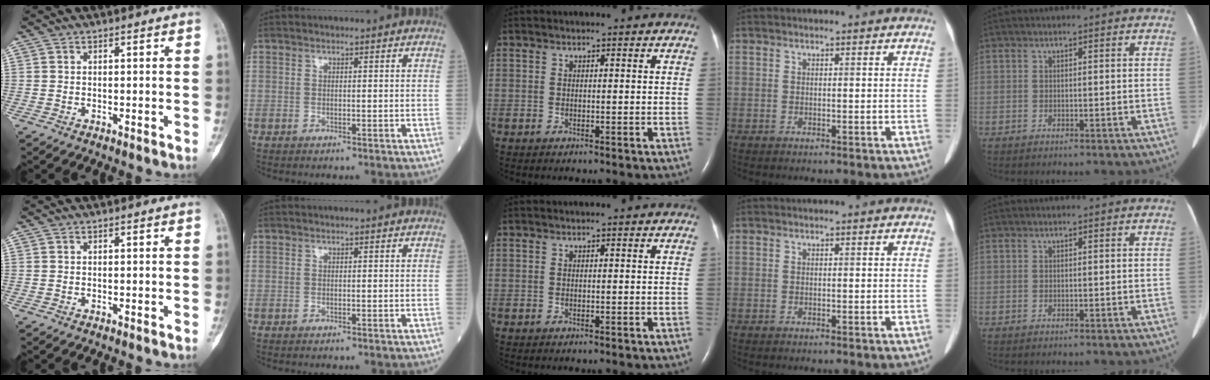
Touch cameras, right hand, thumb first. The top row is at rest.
{}